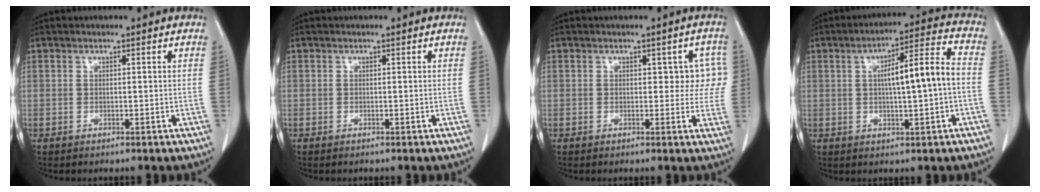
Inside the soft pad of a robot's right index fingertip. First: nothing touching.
{"total": 0.0}
{"total": 4.1, "force": [0.8, 2.7, 3.0], "torque": [-0.012, 0.018, 0.008]}
{"total": 10.1, "force": [0.0, 0.8, 10.0], "torque": [-0.159, 0.022, -0.001]}